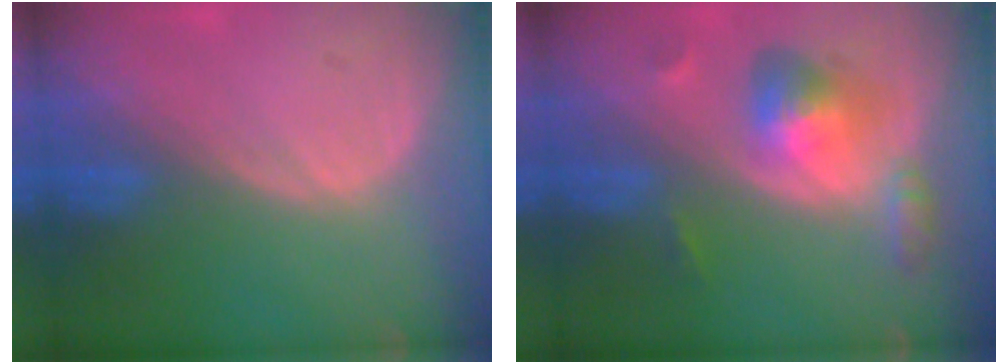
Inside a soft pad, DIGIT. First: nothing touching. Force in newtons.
{"total": 6.3, "press": 5.7, "slide": 2.6}